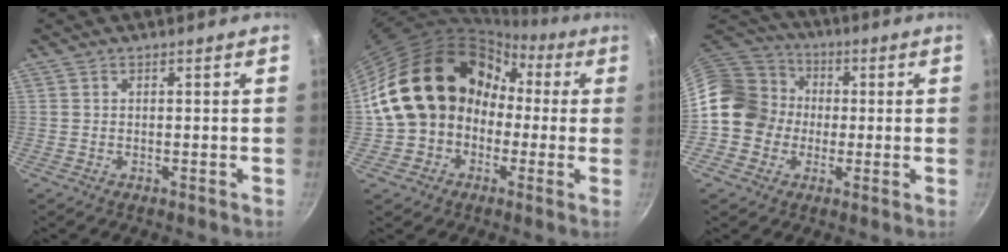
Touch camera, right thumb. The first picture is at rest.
{"total": 18.3, "force": [-0.6, 15.5, 9.7], "torque": [-0.140, 0.064, -0.009]}
{"total": 16.0, "force": [-0.3, 14.2, 7.4], "torque": [-0.108, 0.044, -0.016]}